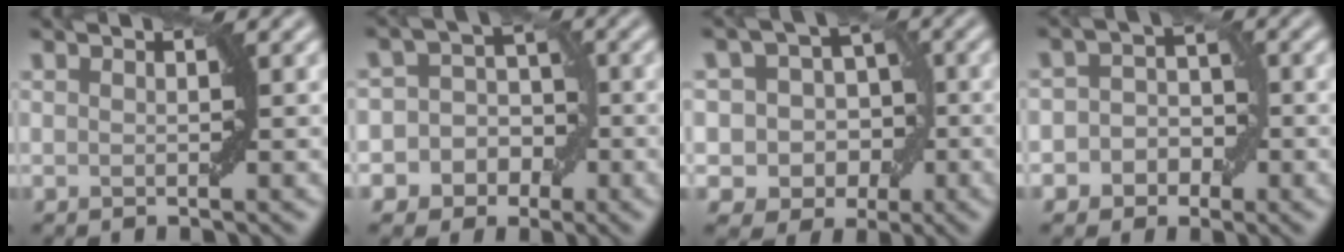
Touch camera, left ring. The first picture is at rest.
{"total": 6.7, "force": [-2.3, 6.2, 1.4], "torque": [-0.007, 0.025, -0.063]}
{"total": 7.0, "force": [-0.9, 6.4, 2.8], "torque": [-0.015, 0.028, -0.043]}
{"total": 3.9, "force": [-1.3, 3.4, 1.4], "torque": [0.016, 0.014, -0.034]}